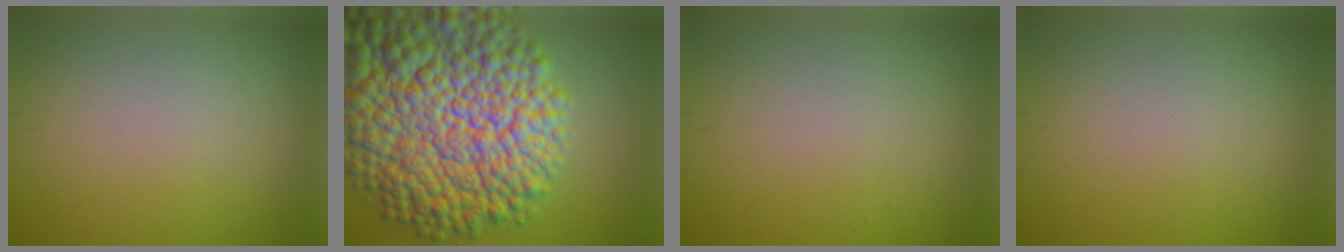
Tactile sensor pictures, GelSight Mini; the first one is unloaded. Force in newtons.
{"total": 18.6, "press": 18.6, "slide": 0.6}
{"total": 0.0}
{"total": 0.0}